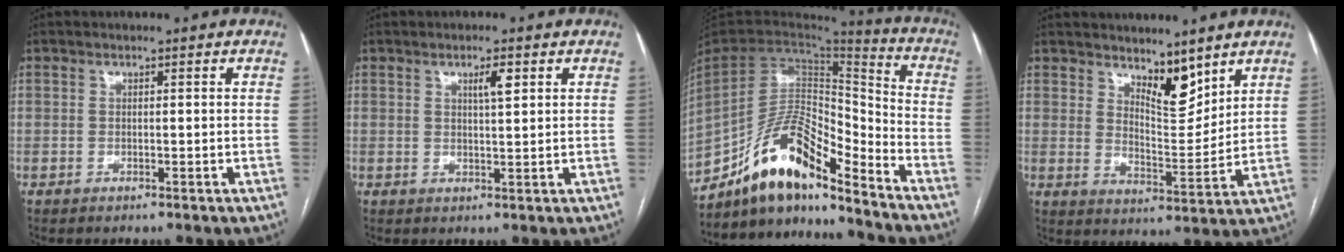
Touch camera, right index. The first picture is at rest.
{"total": 2.6, "force": [1.2, 0.3, 2.3], "torque": [-0.040, -0.001, 0.021]}
{"total": 15.3, "force": [-12.1, 3.5, 8.6], "torque": [-0.161, 0.036, -0.219]}
{"total": 6.8, "force": [5.2, 2.3, 3.6], "torque": [-0.059, -0.012, 0.095]}